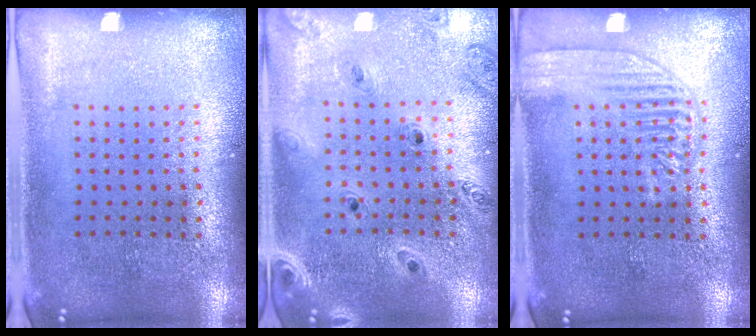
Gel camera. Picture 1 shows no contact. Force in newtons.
{"total": 1.3, "press": 1.3, "slide": 0.2}
{"total": 2.8, "press": 2.8, "slide": 0.4}